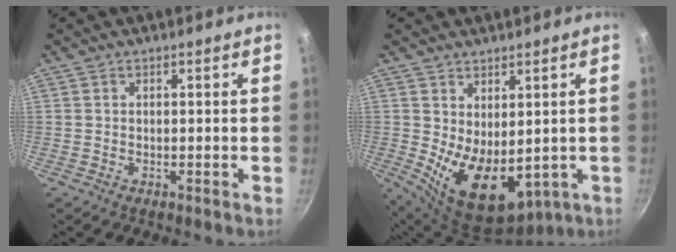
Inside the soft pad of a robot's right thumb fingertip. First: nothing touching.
{"total": 12.0, "force": [0.2, 7.2, 9.6], "torque": [-0.130, -0.035, 0.031]}